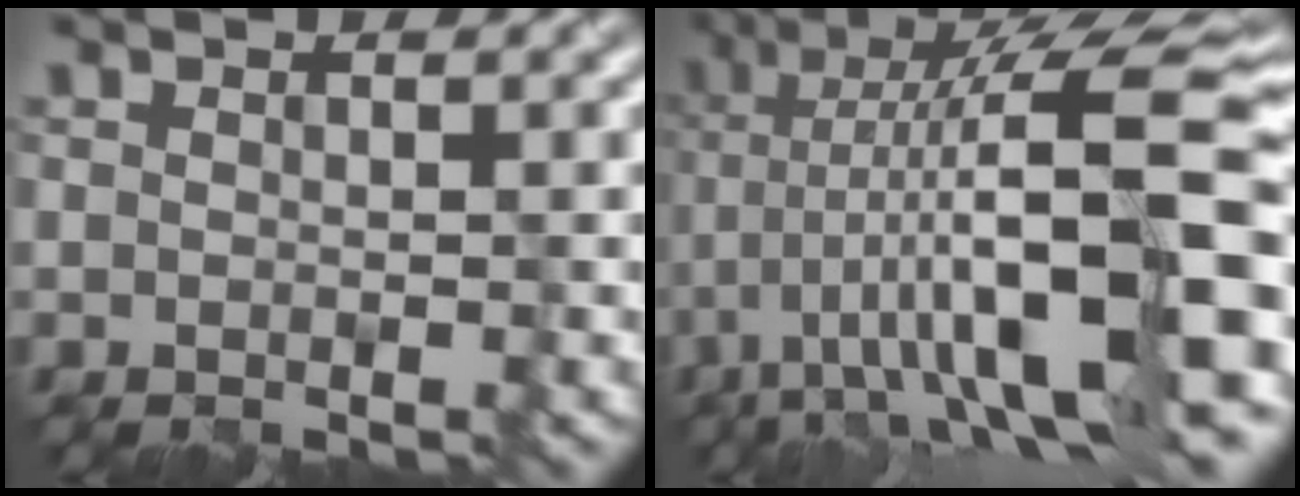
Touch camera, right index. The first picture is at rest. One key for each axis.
{"total": 16.2, "fx": -2.4, "fy": 4.7, "fz": 15.4, "tx": -0.250, "ty": 0.033, "tz": -0.039}